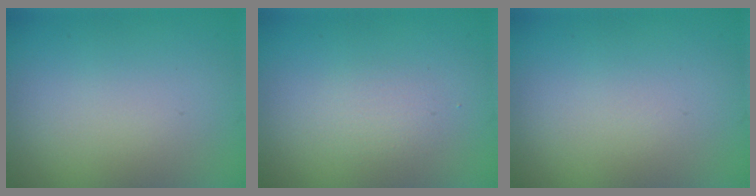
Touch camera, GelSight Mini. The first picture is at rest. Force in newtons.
{"total": 1.1, "press": 1.1, "slide": 0.2}
{"total": 0.0}